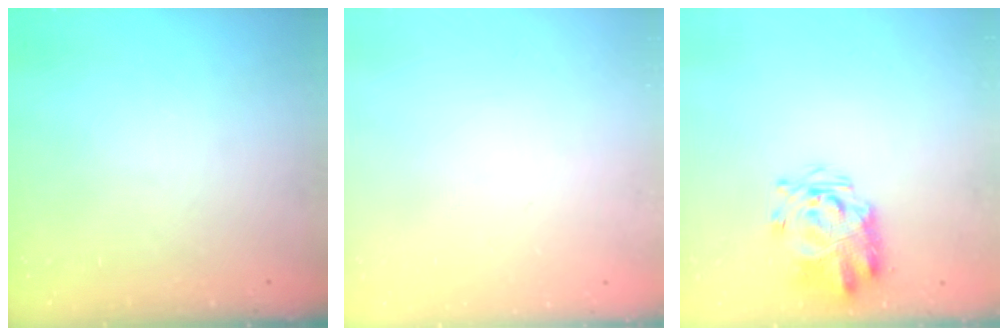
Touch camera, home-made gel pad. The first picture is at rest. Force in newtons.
{"total": 1.8, "press": 1.8, "slide": 0.2}
{"total": 3.6, "press": 3.3, "slide": 1.5}